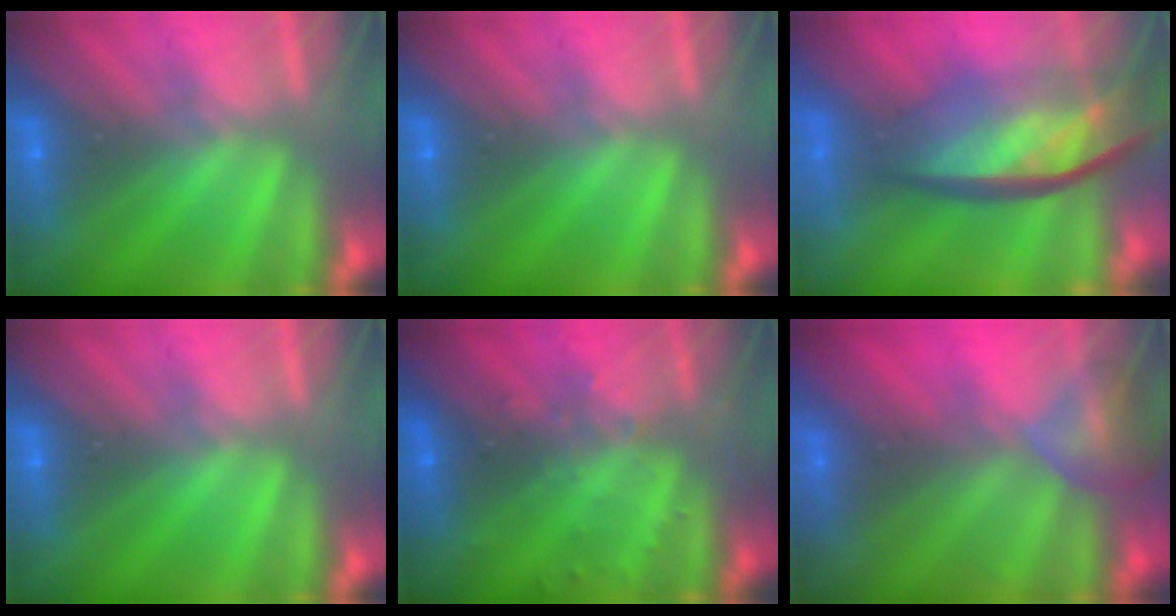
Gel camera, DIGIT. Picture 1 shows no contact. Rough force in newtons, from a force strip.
{"total": 0.0}
{"total": 9.3}
{"total": 0.0}
{"total": 3.3}
{"total": 6.9}